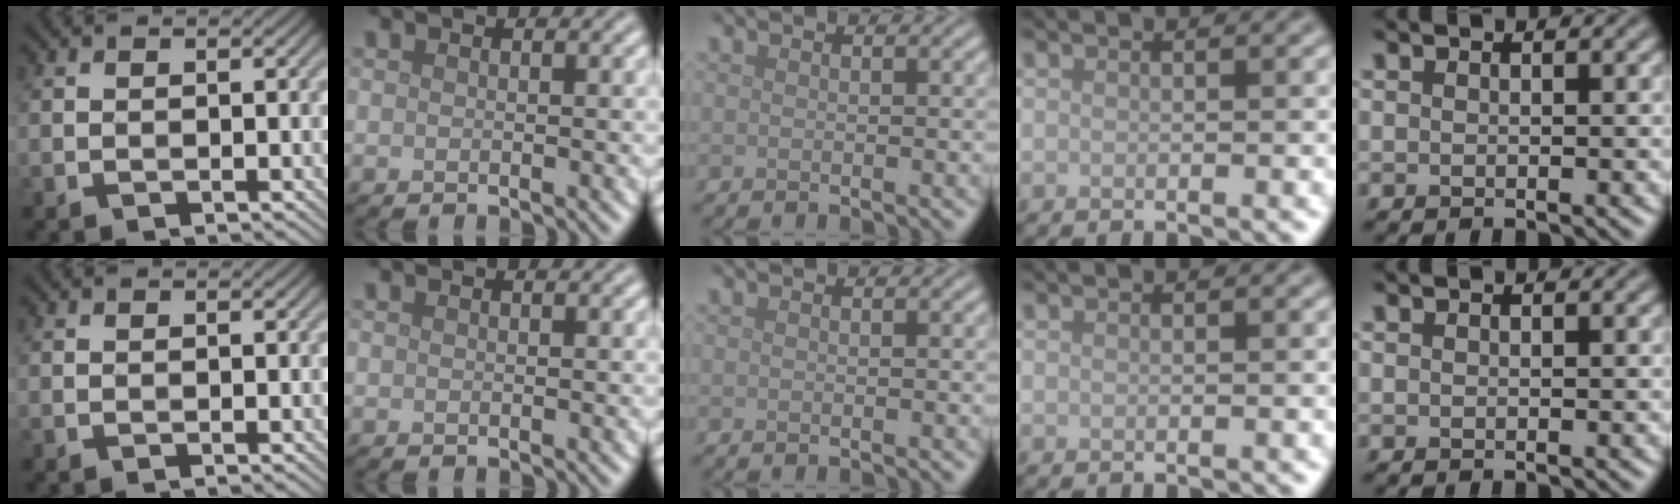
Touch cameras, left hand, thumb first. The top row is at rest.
{}